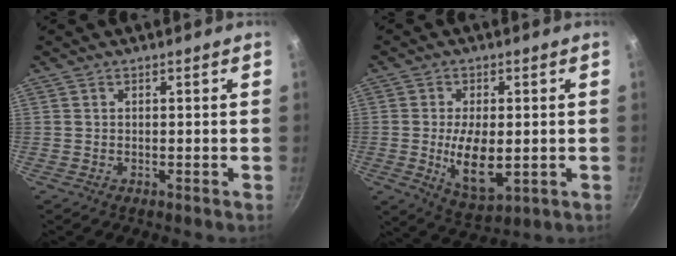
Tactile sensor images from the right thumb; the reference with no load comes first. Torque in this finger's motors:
{"motor_torque": [2.04, 2.97, 1.98, -0.79, 0.57]}